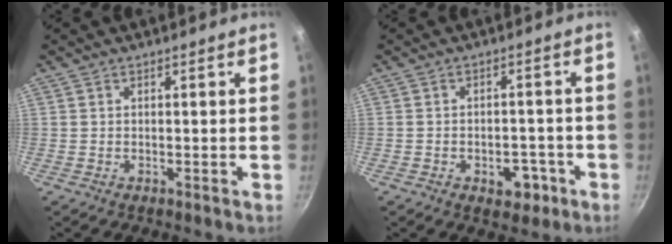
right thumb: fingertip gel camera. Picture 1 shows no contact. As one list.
[{"total": 5.6, "force": [-2.5, 3.7, 3.4], "torque": [-0.021, 0.017, -0.028]}]